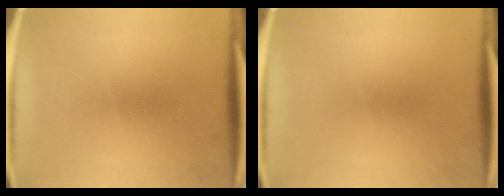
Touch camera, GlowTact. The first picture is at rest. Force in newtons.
{"total": 0.0}